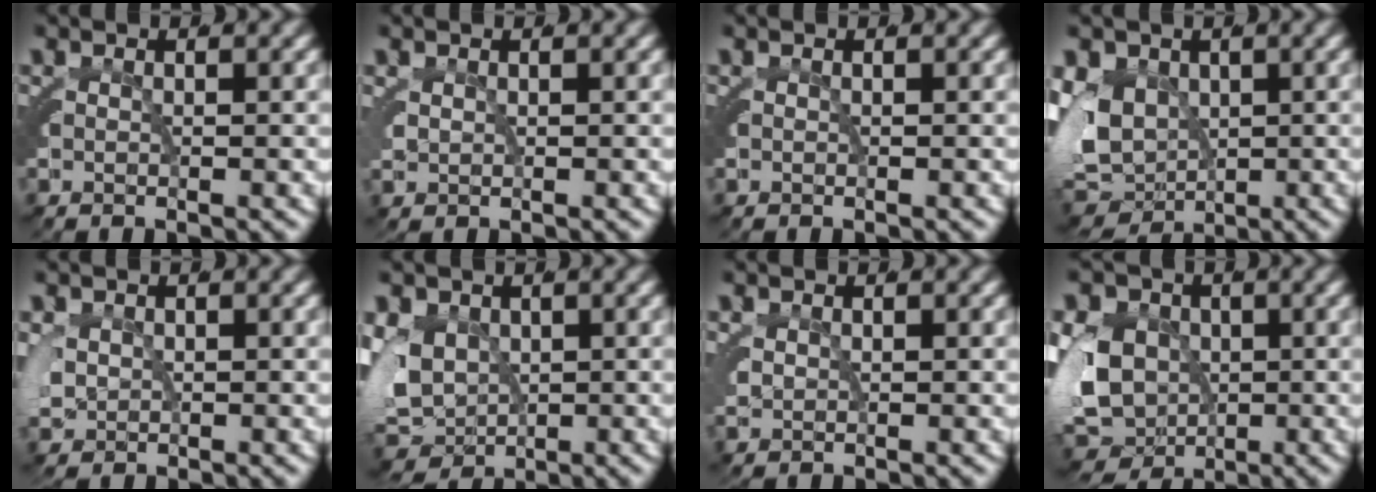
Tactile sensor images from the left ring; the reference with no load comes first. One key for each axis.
{"total": 1.2, "fx": 0.9, "fy": 0.7, "fz": 0.4, "tx": -0.021, "ty": 0.001, "tz": 0.018}
{"total": 0.0}
{"total": 10.2, "fx": -0.7, "fy": 8.7, "fz": 5.2, "tx": -0.134, "ty": -0.044, "tz": 0.009}
{"total": 2.8, "fx": 0.8, "fy": 2.5, "fz": 1.2, "tx": -0.043, "ty": 0.001, "tz": 0.014}
{"total": 7.9, "fx": -0.8, "fy": 6.8, "fz": 3.8, "tx": -0.112, "ty": -0.043, "tz": 0.009}
{"total": 1.4, "fx": 1.0, "fy": 0.9, "fz": 0.5, "tx": -0.024, "ty": 0.002, "tz": 0.019}
{"total": 13.7, "fx": -1.8, "fy": 12.1, "fz": 6.0, "tx": -0.154, "ty": -0.043, "tz": -0.026}